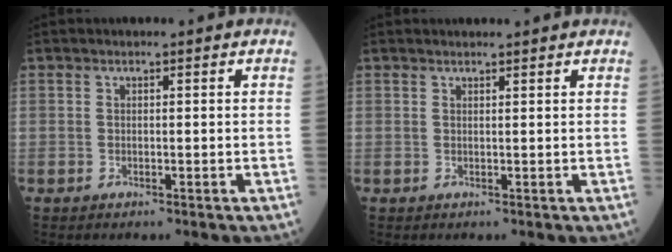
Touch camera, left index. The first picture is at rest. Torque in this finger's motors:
{"motor_torque": [0.41, -1.67, -0.33, -0.01]}